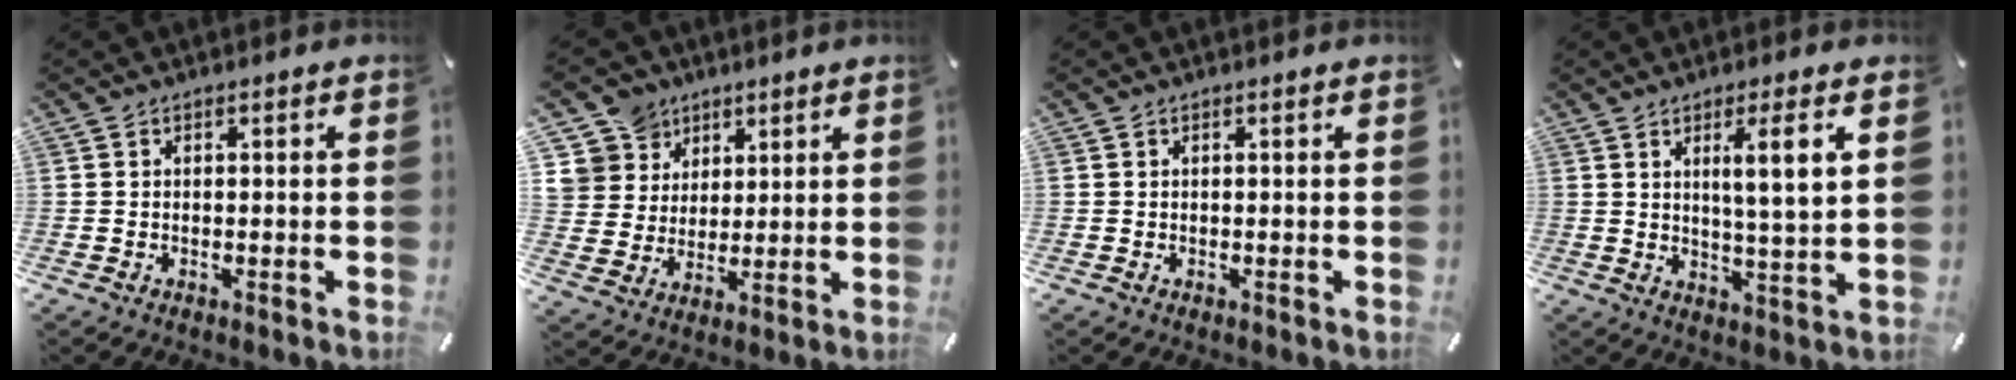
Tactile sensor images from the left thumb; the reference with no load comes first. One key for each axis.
{"total": 9.4, "fx": 5.1, "fy": 7.9, "fz": -0.1, "tx": -0.019, "ty": -0.038, "tz": 0.102}
{"total": 0.0}
{"total": 7.5, "fx": 2.8, "fy": 0.1, "fz": 6.9, "tx": -0.131, "ty": -0.002, "tz": 0.041}